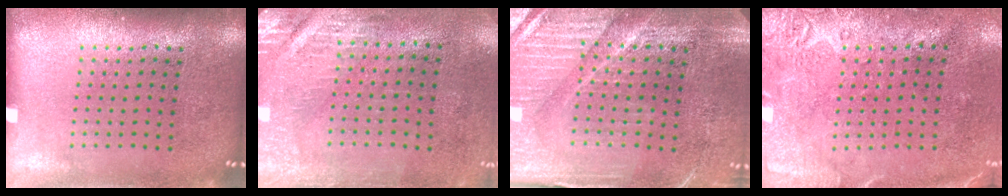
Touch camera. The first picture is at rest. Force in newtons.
{"total": 2.9, "press": 2.5, "slide": 1.5}
{"total": 4.0, "press": 3.9, "slide": 0.9}
{"total": 2.8, "press": 2.2, "slide": 1.7}